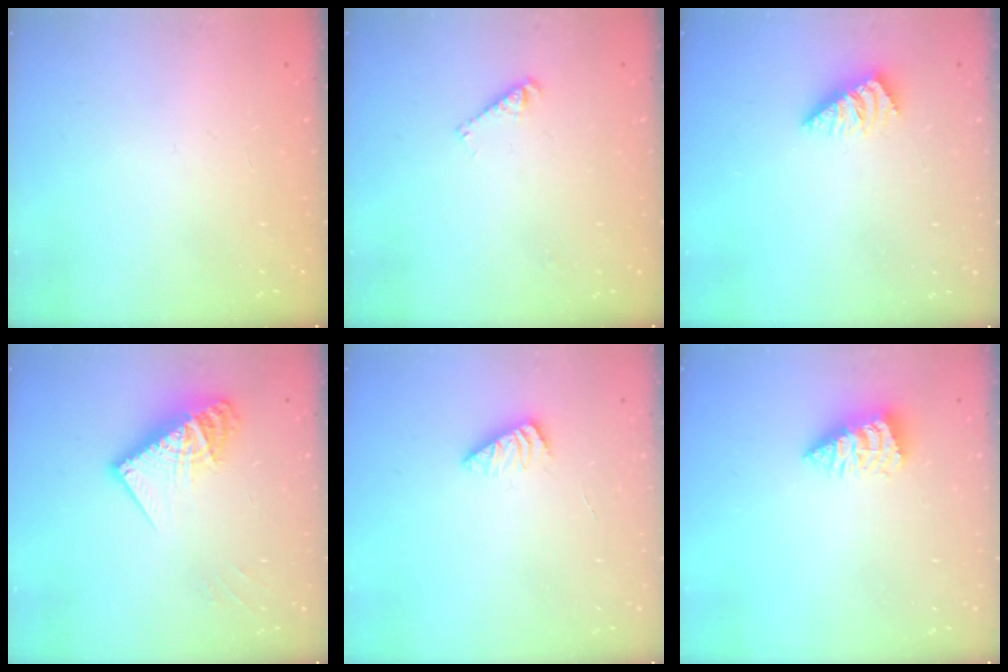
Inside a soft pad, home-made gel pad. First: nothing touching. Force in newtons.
{"total": 3.4, "press": 3.4, "slide": 0.2}
{"total": 1.3, "press": 1.2, "slide": 0.3}
{"total": 14.8, "press": 14.7, "slide": 1.3}
{"total": 2.8, "press": 2.8, "slide": 0.4}
{"total": 2.6, "press": 2.6, "slide": 0.1}